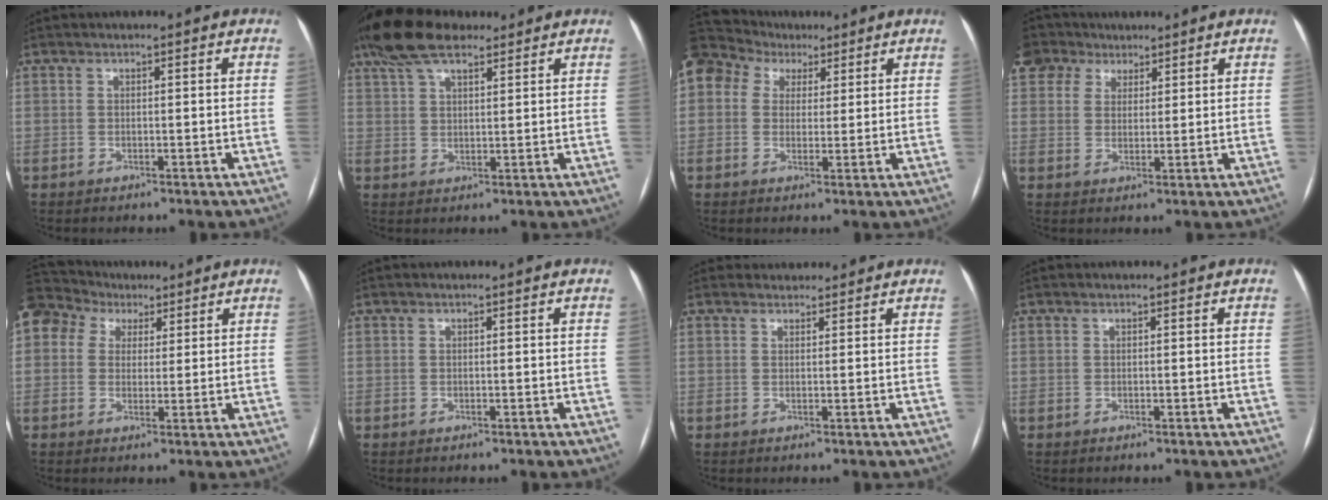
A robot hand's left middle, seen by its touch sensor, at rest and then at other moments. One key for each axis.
{"total": 9.7, "fx": 7.3, "fy": 3.4, "fz": 5.4, "tx": -0.109, "ty": 0.036, "tz": 0.133}
{"total": 18.7, "fx": 9.7, "fy": 14.1, "fz": 7.6, "tx": -0.236, "ty": 0.106, "tz": 0.183}
{"total": 6.7, "fx": 4.8, "fy": 4.6, "fz": 1.2, "tx": -0.030, "ty": 0.028, "tz": 0.093}
{"total": 15.1, "fx": 8.1, "fy": 11.3, "fz": 5.8, "tx": -0.176, "ty": 0.086, "tz": 0.152}
{"total": 0.0}
{"total": 2.3, "fx": 2.1, "fy": 0.8, "fz": -0.2, "tx": 0.006, "ty": 0.018, "tz": 0.030}
{"total": 0.0}